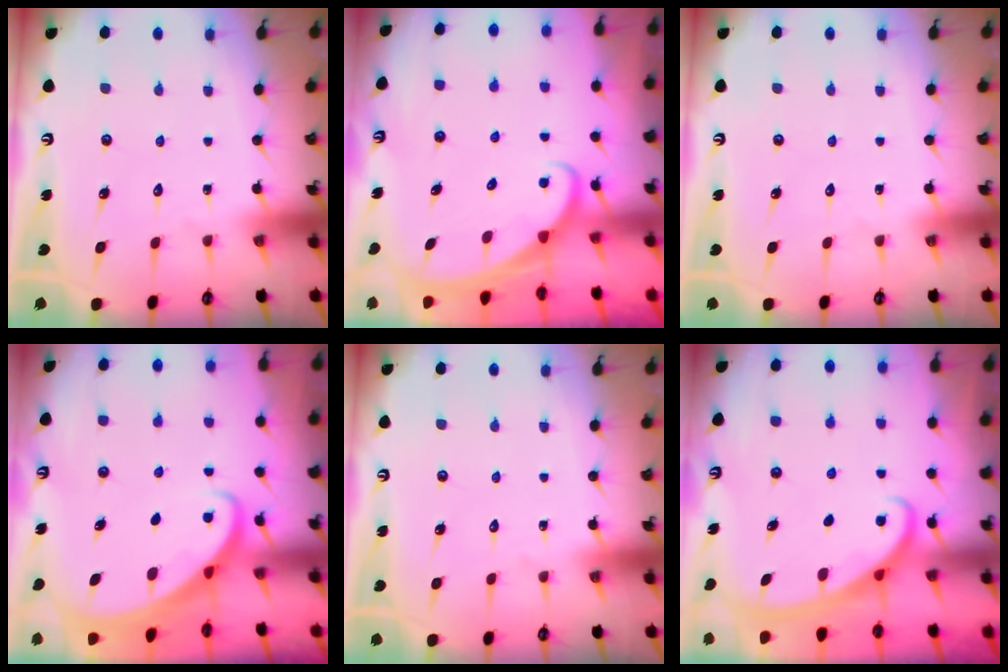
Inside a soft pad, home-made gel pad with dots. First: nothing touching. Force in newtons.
{"total": 2.1, "press": 2.1, "slide": 0.2}
{"total": 0.0}
{"total": 2.2, "press": 2.2, "slide": 0.3}
{"total": 0.0}
{"total": 2.8, "press": 2.8, "slide": 0.4}